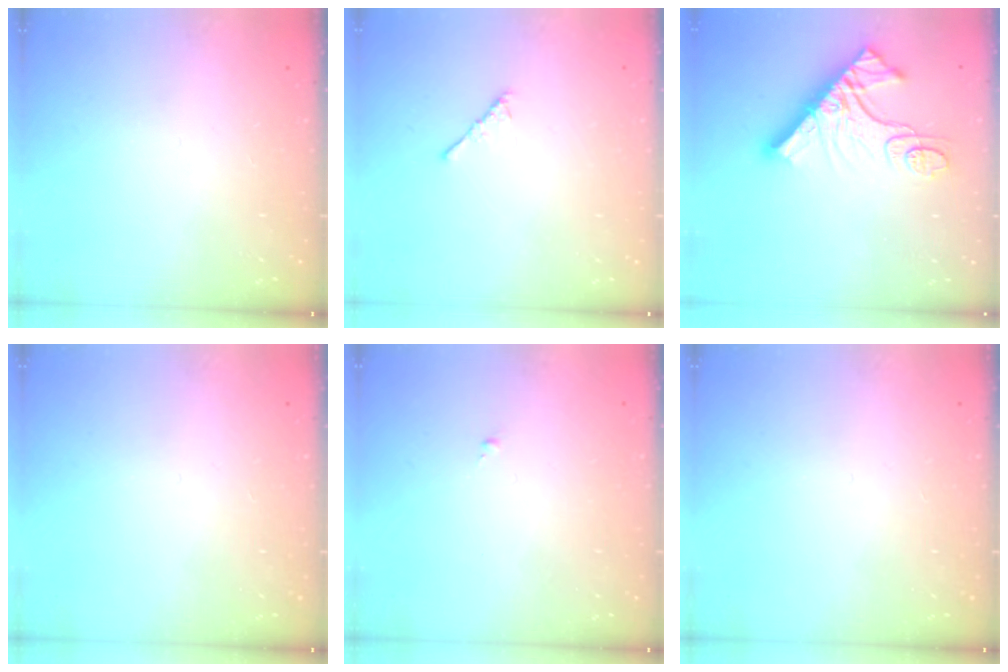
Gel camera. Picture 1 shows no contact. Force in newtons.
{"total": 2.9, "press": 2.8, "slide": 0.7}
{"total": 14.8, "press": 14.7, "slide": 1.5}
{"total": 0.0}
{"total": 0.0}
{"total": 0.0}